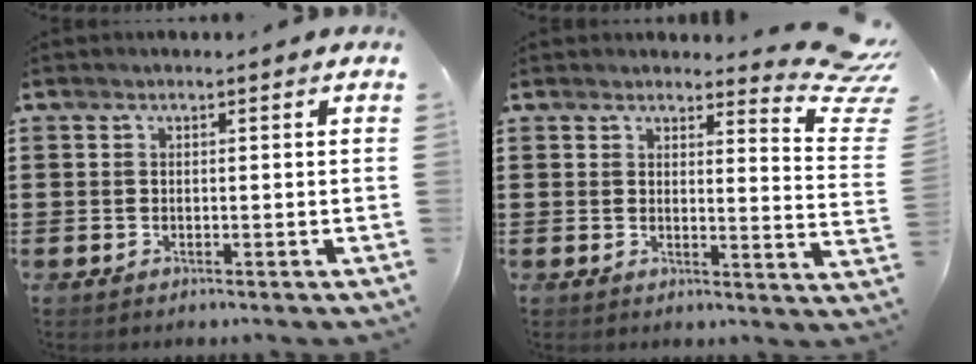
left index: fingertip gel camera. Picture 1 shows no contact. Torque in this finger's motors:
{"motor_torque": [-0.72, -1.42, 0.17, -0.02]}